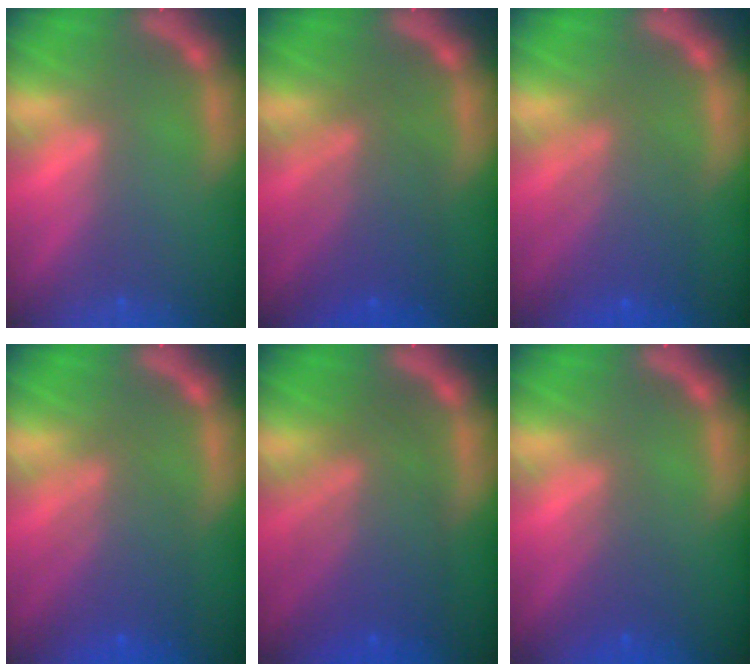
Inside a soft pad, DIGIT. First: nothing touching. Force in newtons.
{"total": 6.0}
{"total": 5.5}
{"total": 5.5}
{"total": 8.1}
{"total": 2.5}